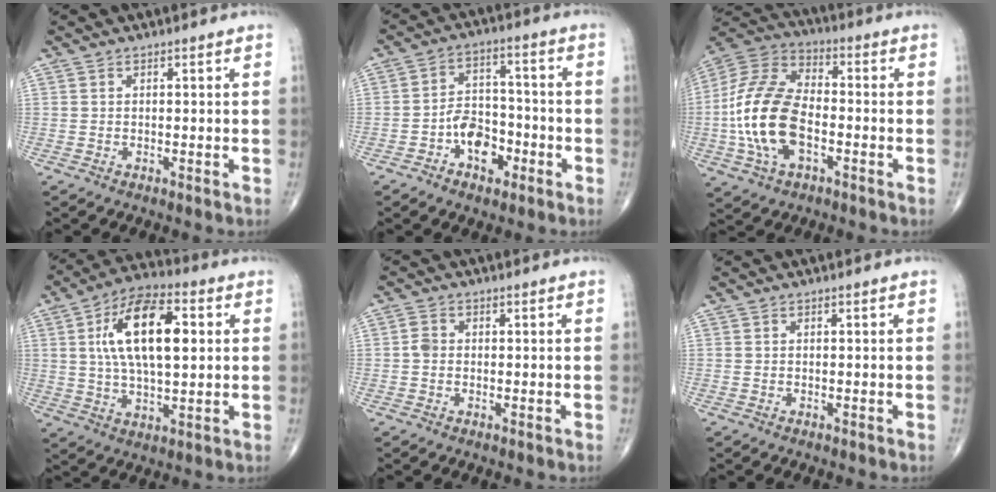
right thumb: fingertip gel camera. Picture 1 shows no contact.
{"total": 8.7, "force": [-3.8, 5.7, 5.4], "torque": [-0.059, 0.038, -0.066]}
{"total": 18.0, "force": [-3.5, 10.1, 14.5], "torque": [-0.298, 0.026, -0.068]}
{"total": 16.9, "force": [3.5, 7.8, 14.5], "torque": [-0.241, 0.010, 0.057]}
{"total": 1.9, "force": [-0.2, 1.5, 1.2], "torque": [-0.019, 0.003, -0.007]}
{"total": 0.0}